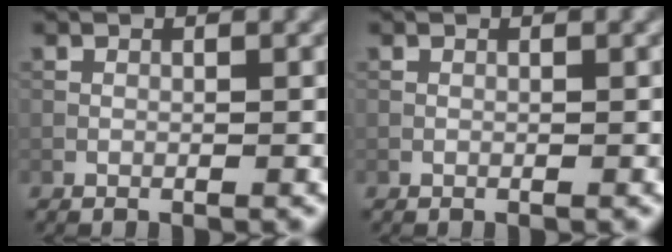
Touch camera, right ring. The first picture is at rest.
{"total": 0.0}